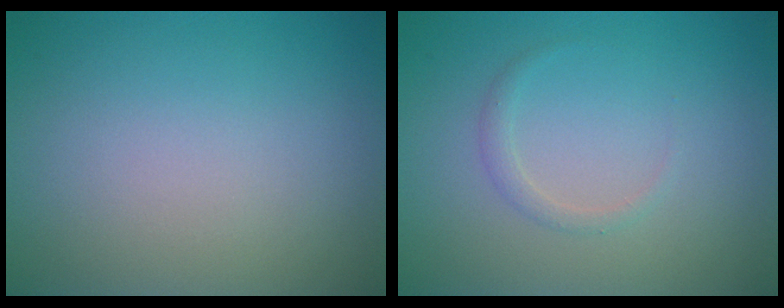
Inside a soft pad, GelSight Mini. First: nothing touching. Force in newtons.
{"total": 1.0, "press": 1.0, "slide": 0.1}